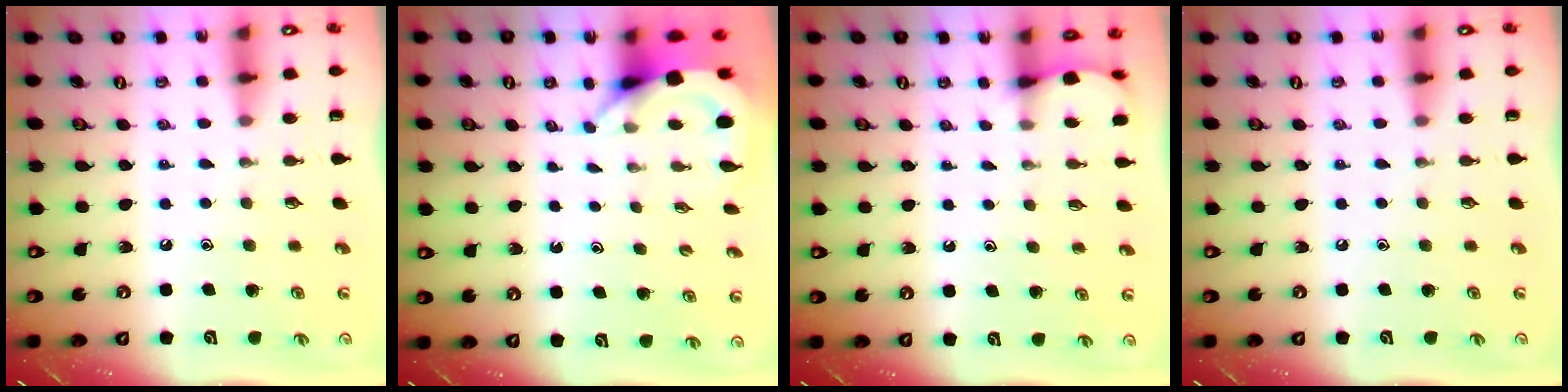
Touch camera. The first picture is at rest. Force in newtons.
{"total": 3.9, "press": 3.8, "slide": 0.2}
{"total": 1.9, "press": 1.9, "slide": 0.2}
{"total": 0.0}